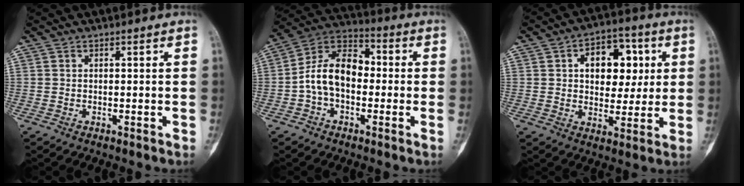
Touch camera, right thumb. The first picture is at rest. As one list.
[{"total": 12.2, "force": [-1.3, 7.7, 9.3], "torque": [-0.152, 0.039, -0.036]}, {"total": 13.1, "force": [3.2, 8.7, 9.3], "torque": [-0.080, 0.004, 0.046]}]